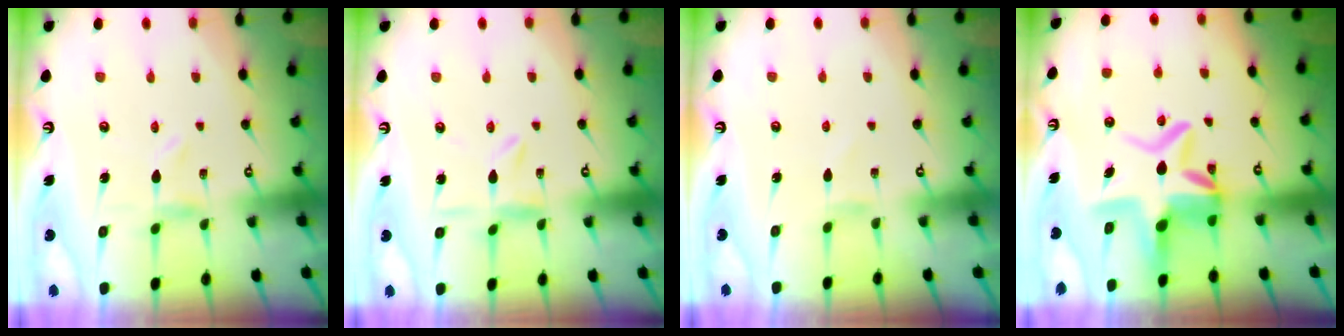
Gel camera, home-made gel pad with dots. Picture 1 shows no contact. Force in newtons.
{"total": 1.3, "press": 1.2, "slide": 0.2}
{"total": 0.0}
{"total": 10.3, "press": 9.8, "slide": 3.3}